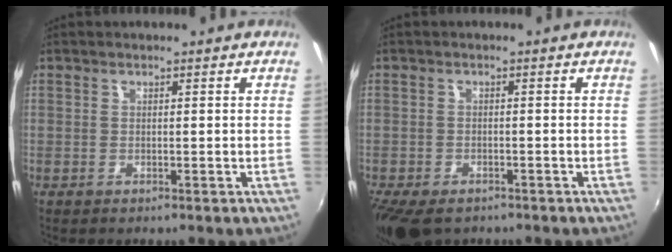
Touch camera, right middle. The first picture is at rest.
{"total": 8.3, "force": [-6.0, 3.9, 4.2], "torque": [-0.105, -0.031, -0.102]}